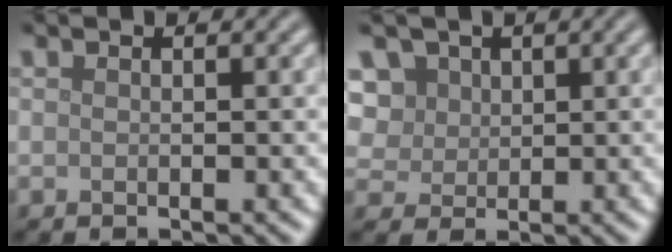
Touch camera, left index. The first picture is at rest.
{"total": 6.3, "force": [3.0, 4.9, 2.7], "torque": [-0.064, 0.019, 0.039]}